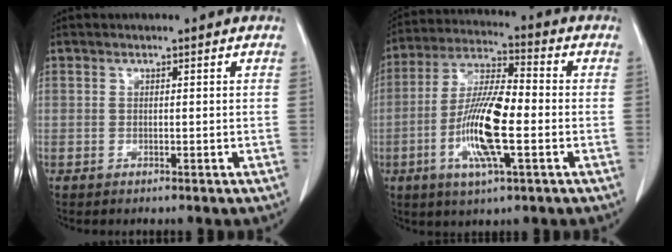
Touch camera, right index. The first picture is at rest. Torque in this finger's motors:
{"motor_torque": [1.70, -0.44, 0.43, 0.21]}